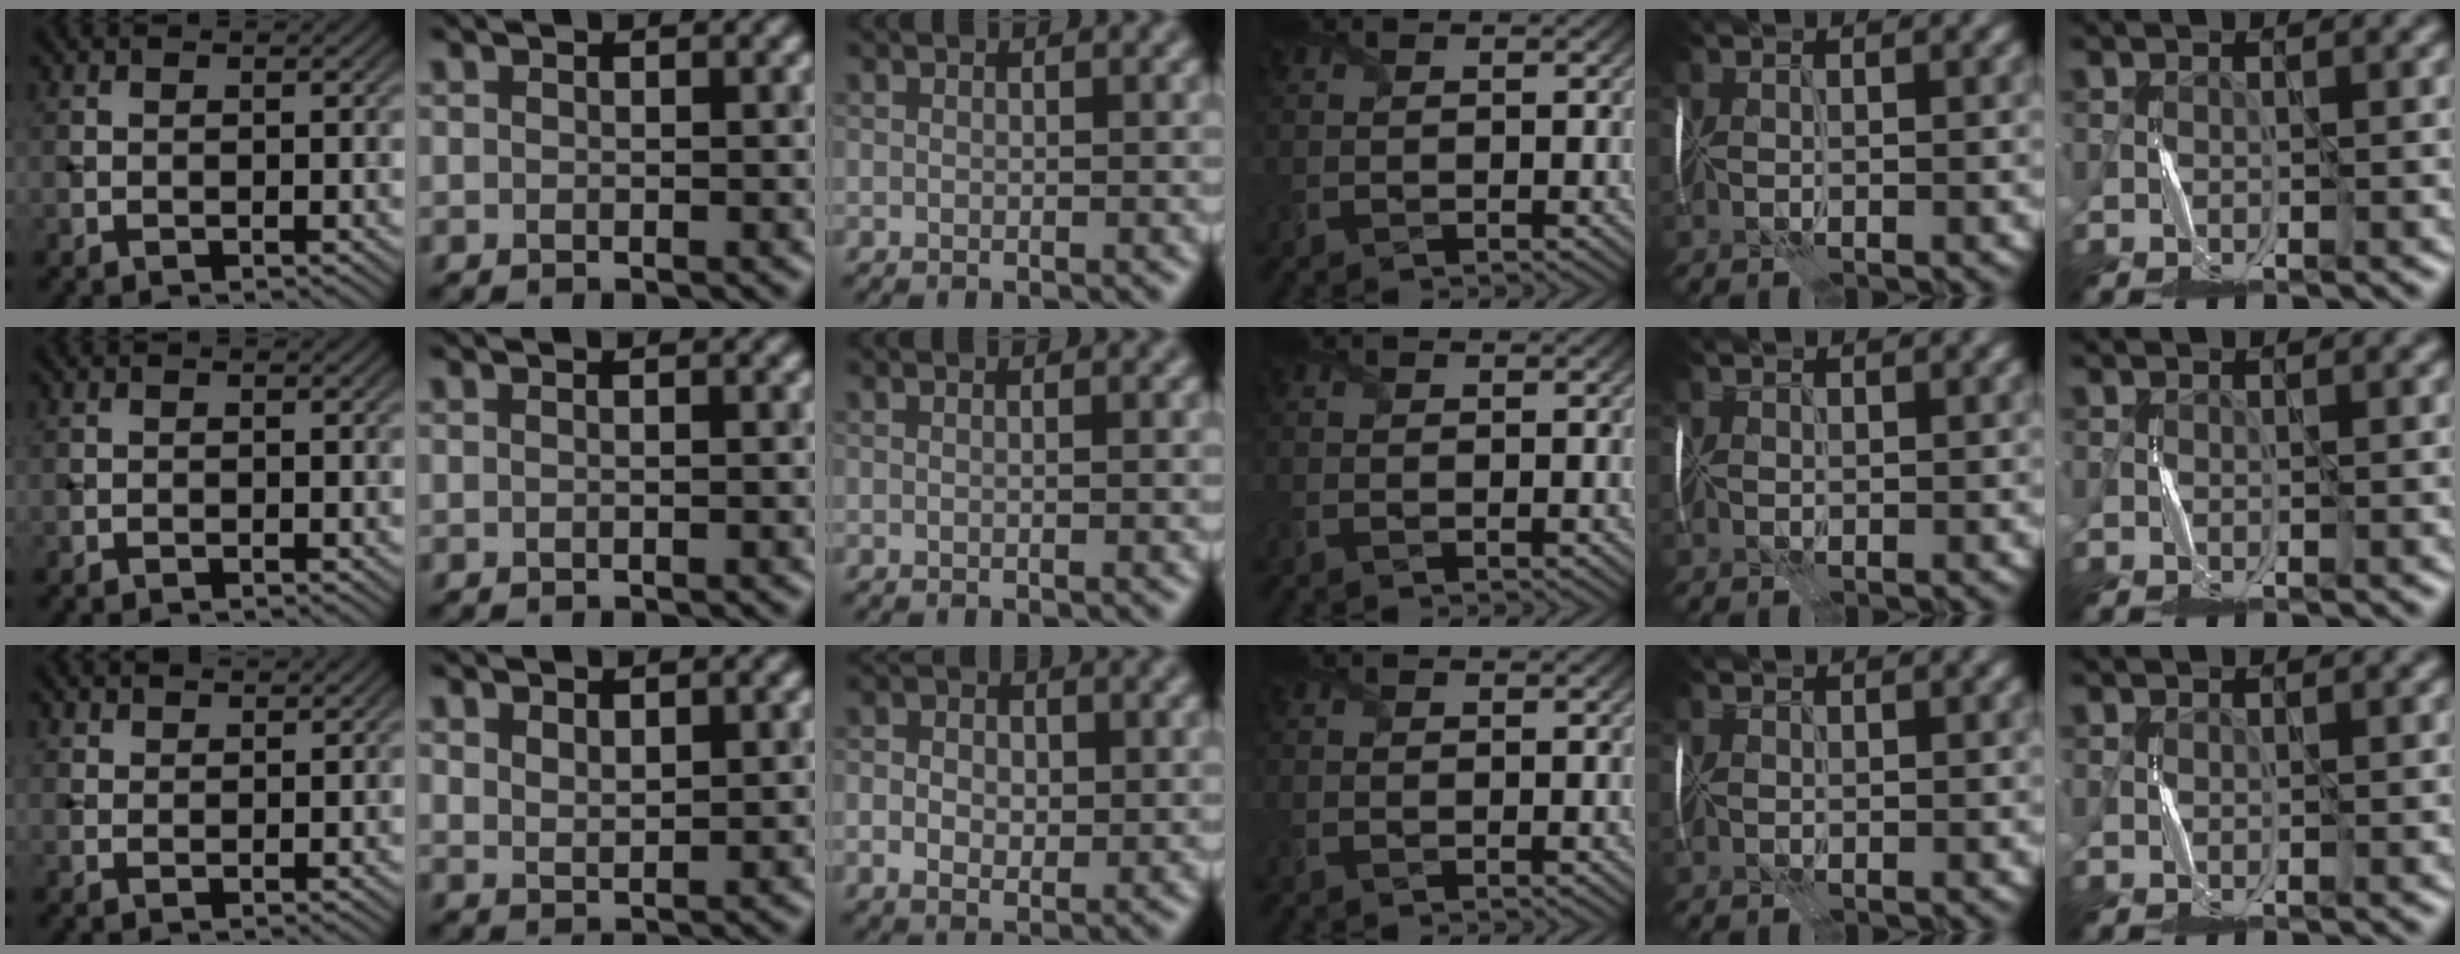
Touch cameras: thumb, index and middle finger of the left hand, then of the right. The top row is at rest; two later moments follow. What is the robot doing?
{"motion": "fold", "object": "memory foam"}